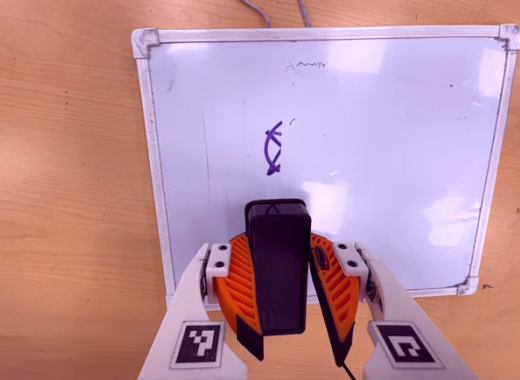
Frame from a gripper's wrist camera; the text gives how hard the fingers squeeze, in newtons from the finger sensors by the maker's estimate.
{"total": 9.5, "left": 9.3, "right": 9.7}